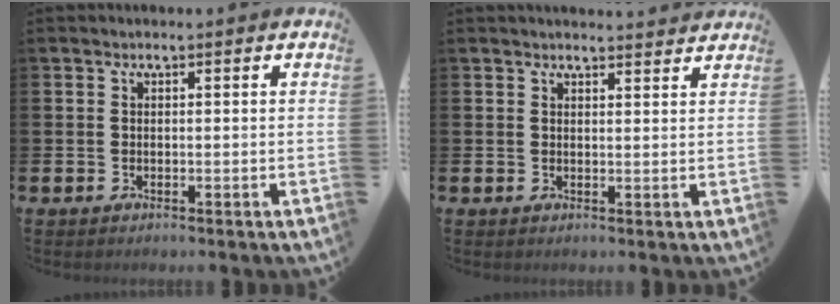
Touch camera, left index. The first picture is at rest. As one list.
[{"total": 2.0, "force": [2.0, 0.2, -0.1], "torque": [0.006, -0.011, 0.035]}]